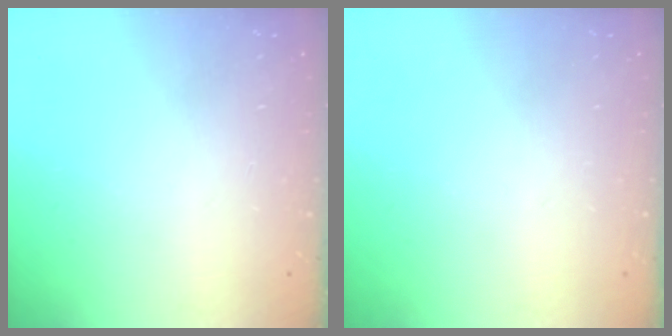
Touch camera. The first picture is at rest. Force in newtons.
{"total": 0.0}